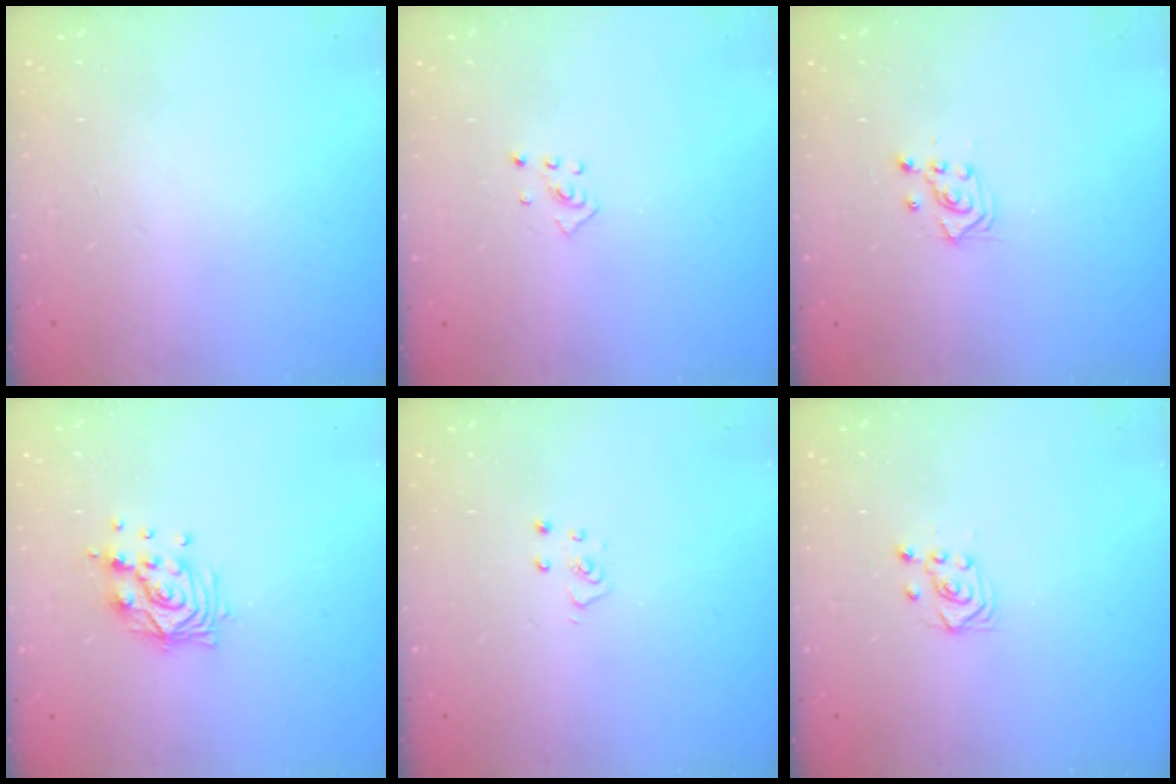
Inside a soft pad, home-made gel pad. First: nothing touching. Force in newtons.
{"total": 2.0, "press": 1.9, "slide": 0.8}
{"total": 2.4, "press": 2.2, "slide": 0.8}
{"total": 11.1, "press": 11.1, "slide": 0.9}
{"total": 3.9, "press": 3.9, "slide": 0.2}
{"total": 3.0, "press": 2.8, "slide": 1.1}